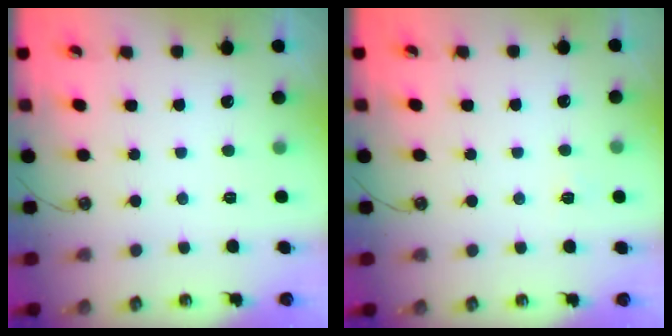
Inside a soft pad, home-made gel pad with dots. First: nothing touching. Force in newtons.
{"total": 2.7, "press": 2.6, "slide": 0.4}